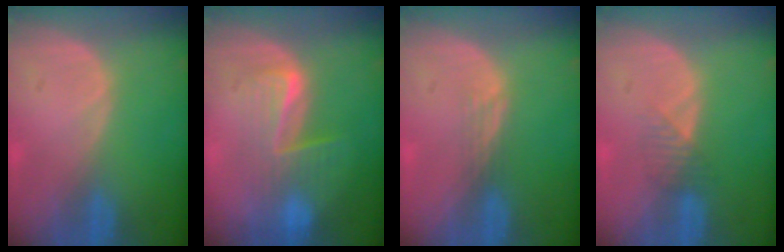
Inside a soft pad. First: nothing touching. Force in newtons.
{"total": 6.5, "press": 6.3, "slide": 1.3}
{"total": 1.5, "press": 1.2, "slide": 0.9}
{"total": 2.3, "press": 2.1, "slide": 1.0}